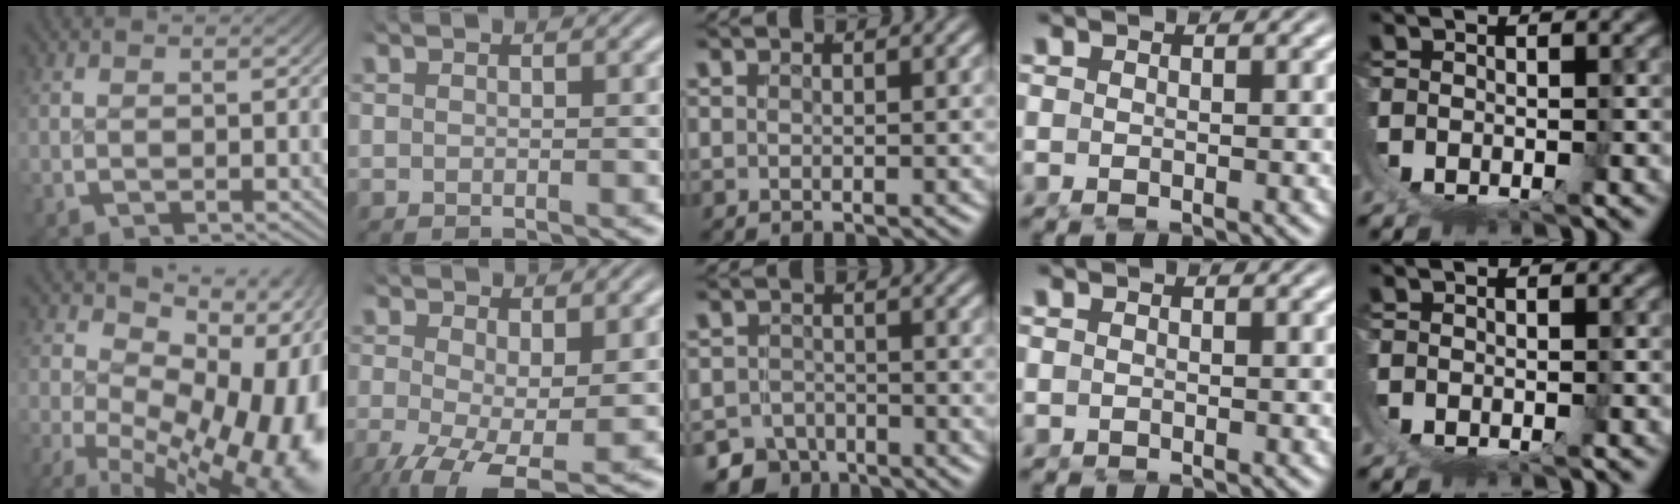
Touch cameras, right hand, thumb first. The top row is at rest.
{"thumb": {"total": 18.0, "force": [-2.7, 11.7, 13.4], "torque": [-0.201, -0.052, -0.019]}, "index": {"total": 5.9, "force": [-2.8, 2.8, 4.4], "torque": [-0.095, -0.058, -0.020]}, "middle": {"total": 6.6, "force": [-5.0, 4.1, 1.2], "torque": [0.006, -0.015, -0.085]}, "ring": {"total": 1.1, "force": [-0.5, 0.9, 0.0], "torque": [-0.012, -0.009, -0.010]}}